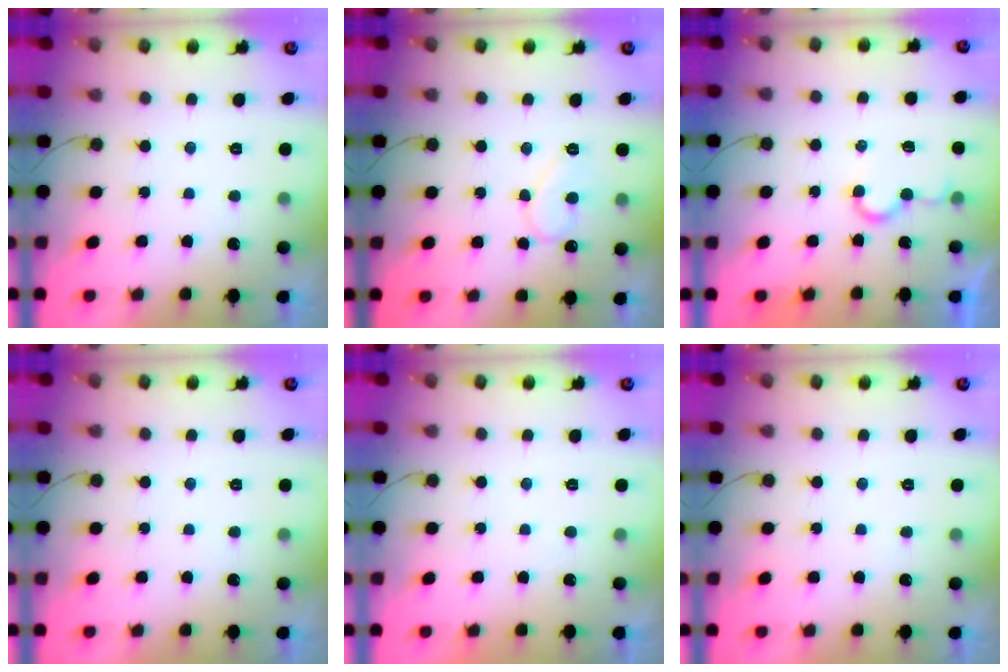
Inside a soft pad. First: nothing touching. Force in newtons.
{"total": 8.6, "press": 8.5, "slide": 0.7}
{"total": 5.4, "press": 5.4, "slide": 0.4}
{"total": 0.0}
{"total": 1.8, "press": 1.8, "slide": 0.0}
{"total": 0.0}